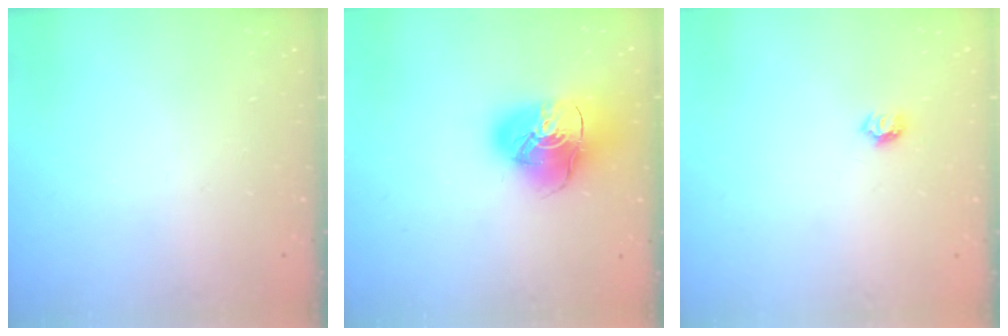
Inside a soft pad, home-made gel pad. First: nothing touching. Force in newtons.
{"total": 16.9, "press": 16.8, "slide": 2.0}
{"total": 5.5, "press": 5.4, "slide": 0.6}